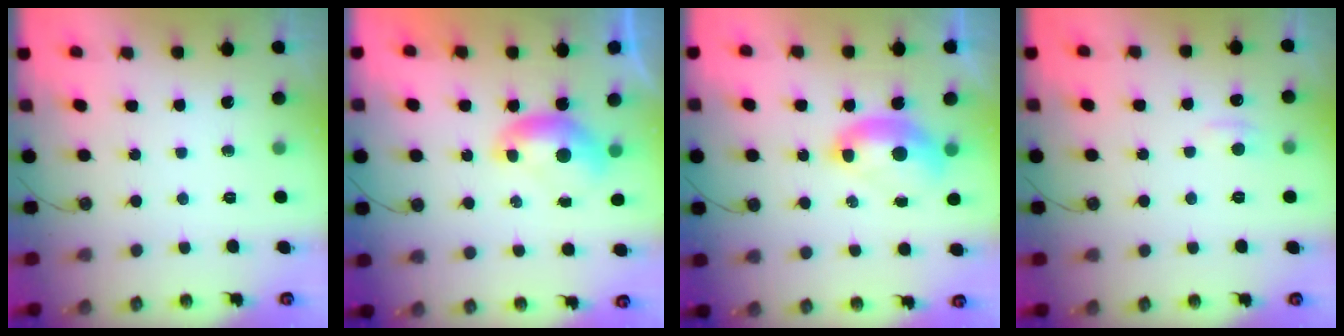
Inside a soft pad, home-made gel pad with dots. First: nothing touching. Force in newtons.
{"total": 0.0}
{"total": 2.6, "press": 2.6, "slide": 0.6}
{"total": 0.6, "press": 0.1, "slide": 0.6}